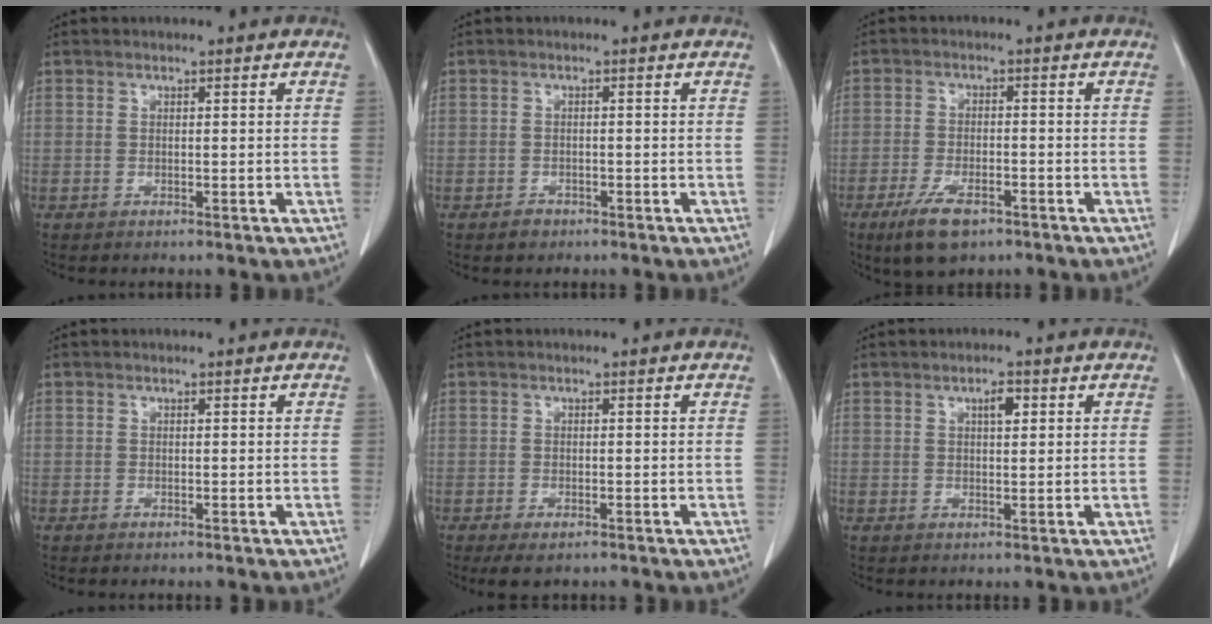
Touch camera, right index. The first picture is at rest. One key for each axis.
{"total": 1.9, "fx": -1.4, "fy": 1.2, "fz": 0.5, "tx": -0.010, "ty": 0.003, "tz": -0.019}
{"total": 6.9, "fx": -4.4, "fy": 2.5, "fz": 4.7, "tx": -0.097, "ty": -0.011, "tz": -0.074}
{"total": 0.0}
{"total": 3.0, "fx": -2.1, "fy": 1.2, "fz": 1.8, "tx": -0.034, "ty": -0.007, "tz": -0.027}
{"total": 2.1, "fx": 0.9, "fy": 0.7, "fz": 1.8, "tx": -0.032, "ty": 0.000, "tz": 0.014}